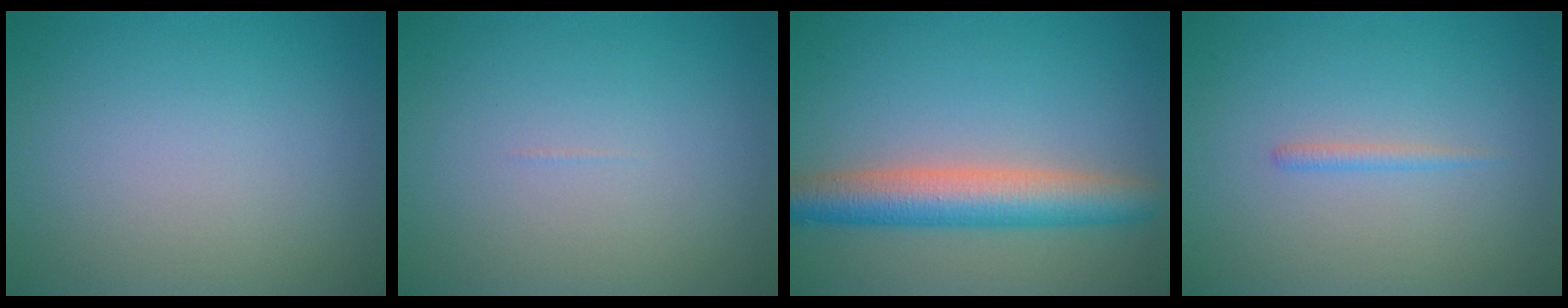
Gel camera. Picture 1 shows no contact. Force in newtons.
{"total": 0.0}
{"total": 5.9, "press": 5.9, "slide": 0.2}
{"total": 0.8, "press": 0.8, "slide": 0.1}